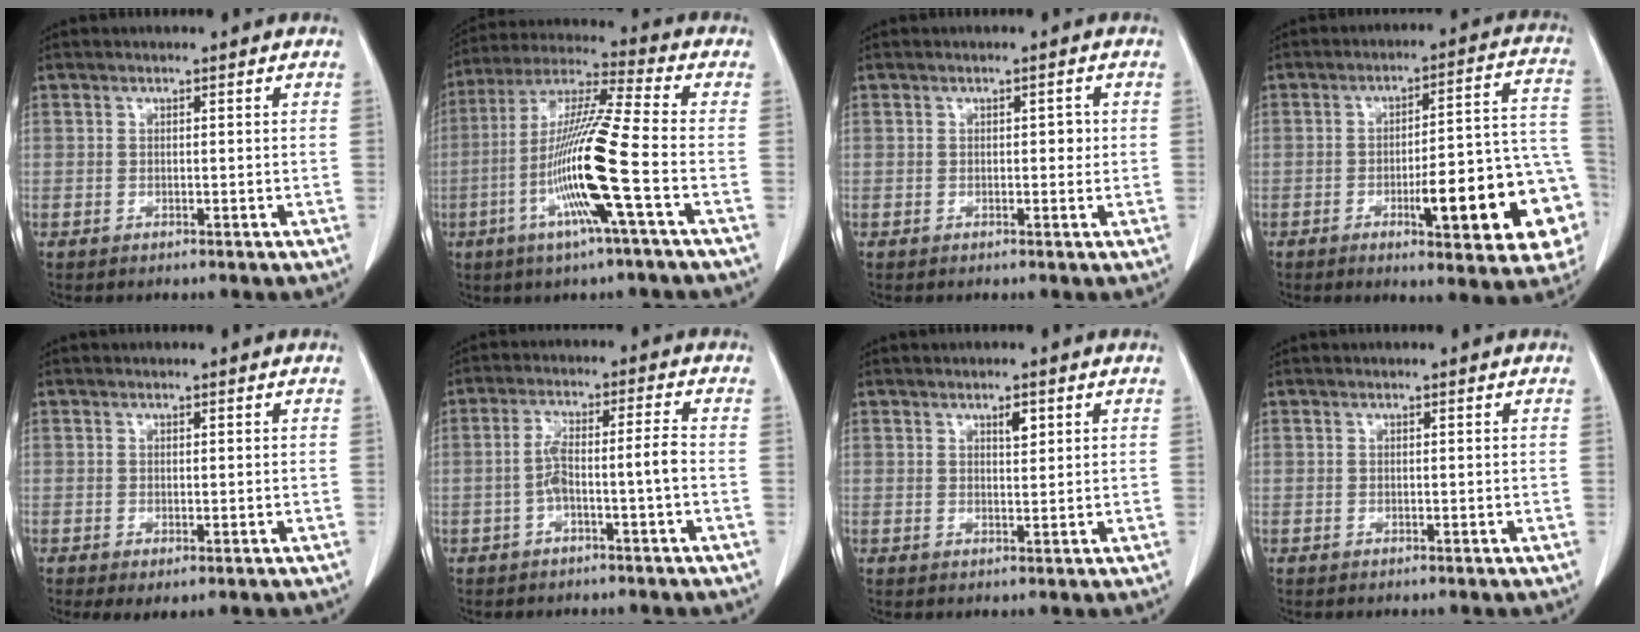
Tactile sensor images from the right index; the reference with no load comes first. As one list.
[{"total": 15.3, "force": [-4.5, -1.0, 14.6], "torque": [-0.291, -0.010, -0.096]}, {"total": 1.5, "force": [0.1, 0.8, 1.2], "torque": [-0.011, 0.004, 0.000]}, {"total": 17.7, "force": [-5.8, 3.3, 16.4], "torque": [-0.139, 0.032, -0.066]}, {"total": 2.0, "force": [-0.5, 0.8, 1.8], "torque": [-0.030, -0.007, -0.001]}, {"total": 5.4, "force": [-1.7, 0.0, 5.1], "torque": [-0.101, 0.023, -0.026]}, {"total": 1.9, "force": [1.0, 0.6, 1.5], "torque": [-0.024, -0.004, 0.017]}, {"total": 0.0}]